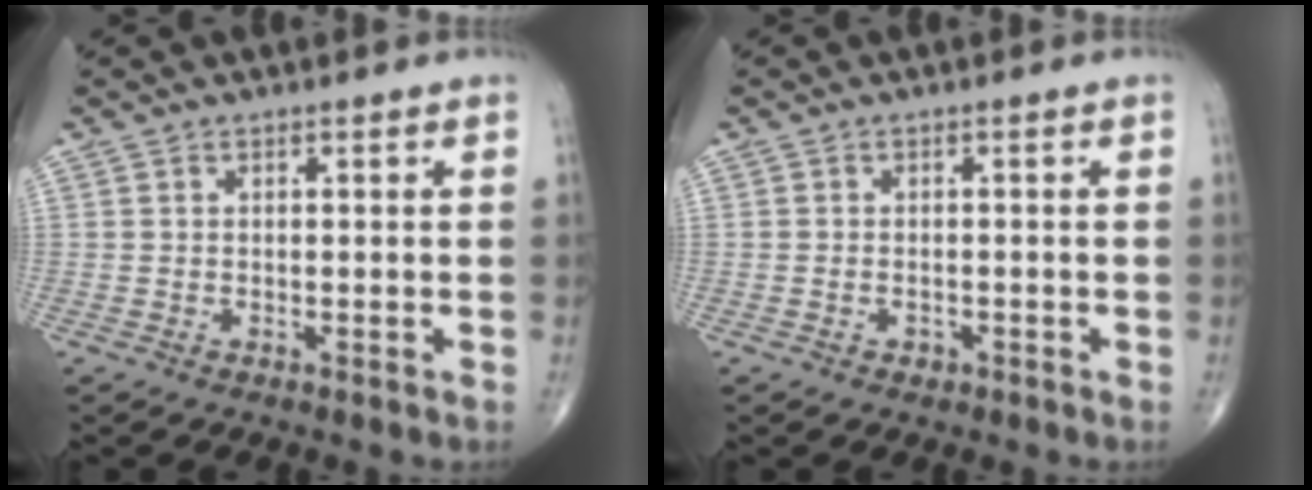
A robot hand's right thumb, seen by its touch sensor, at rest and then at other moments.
{"total": 1.2, "force": [-0.6, 0.9, 0.5], "torque": [-0.008, 0.005, -0.006]}